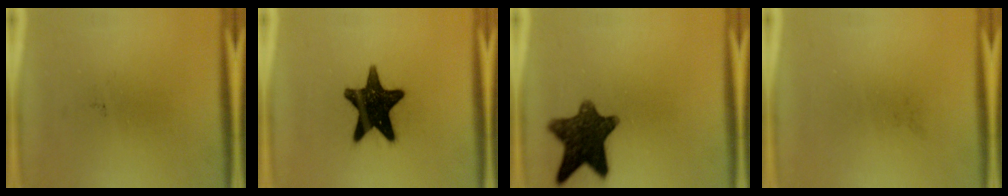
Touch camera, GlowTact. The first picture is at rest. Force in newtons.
{"total": 16.8}
{"total": 12.1}
{"total": 0.0}